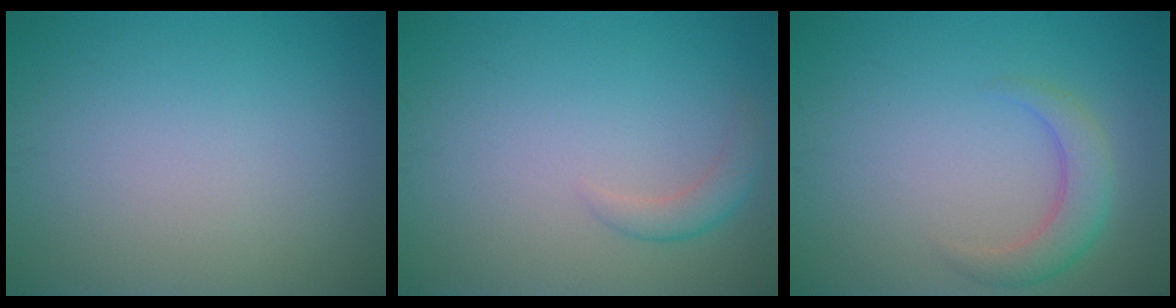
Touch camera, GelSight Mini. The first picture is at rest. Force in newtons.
{"total": 1.6, "press": 1.6, "slide": 0.1}
{"total": 2.9, "press": 2.9, "slide": 0.2}